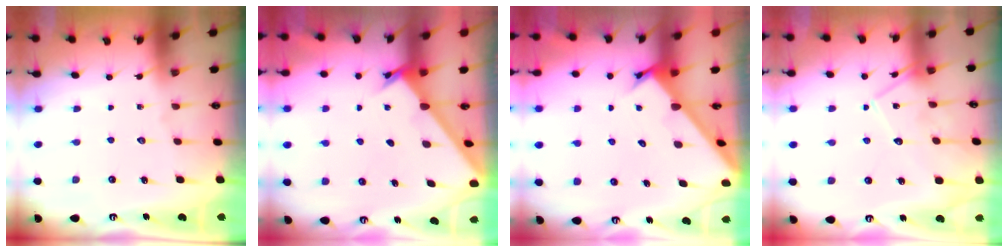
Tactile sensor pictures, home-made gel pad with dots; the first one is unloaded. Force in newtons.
{"total": 1.9, "press": 1.9, "slide": 0.1}
{"total": 2.8, "press": 2.8, "slide": 0.2}
{"total": 10.8, "press": 10.8, "slide": 0.4}